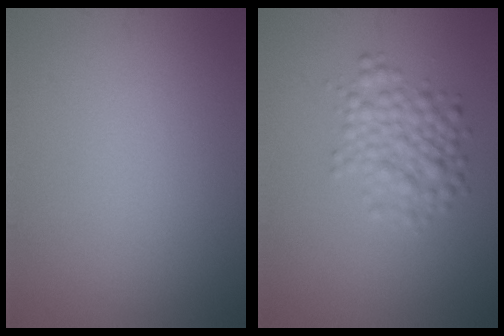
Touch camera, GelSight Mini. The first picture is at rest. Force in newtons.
{"total": 3.4, "press": 3.4, "slide": 0.1}